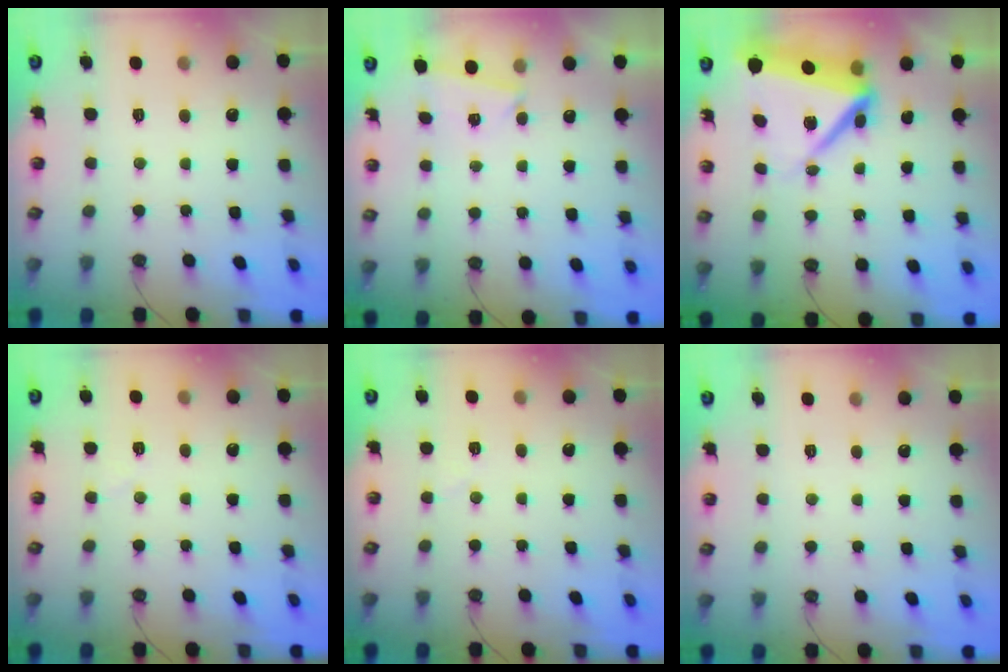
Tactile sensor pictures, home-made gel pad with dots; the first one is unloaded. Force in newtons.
{"total": 2.0, "press": 1.9, "slide": 0.7}
{"total": 11.8, "press": 11.6, "slide": 1.9}
{"total": 4.0, "press": 3.7, "slide": 1.3}
{"total": 4.0, "press": 3.7, "slide": 1.3}
{"total": 0.0}